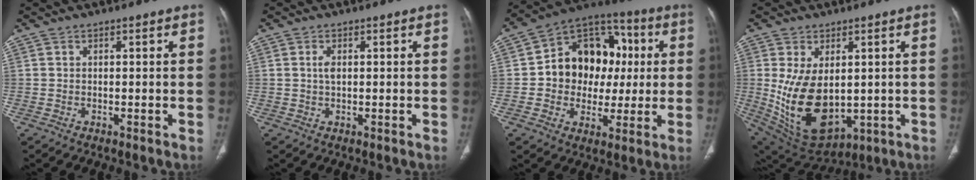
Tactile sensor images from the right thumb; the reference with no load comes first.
{"total": 3.0, "force": [0.6, 1.5, 2.5], "torque": [-0.049, 0.000, 0.013]}
{"total": 17.7, "force": [1.3, 14.0, 10.7], "torque": [-0.105, 0.028, 0.018]}
{"total": 16.0, "force": [0.0, 9.5, 12.8], "torque": [-0.226, -0.016, 0.035]}